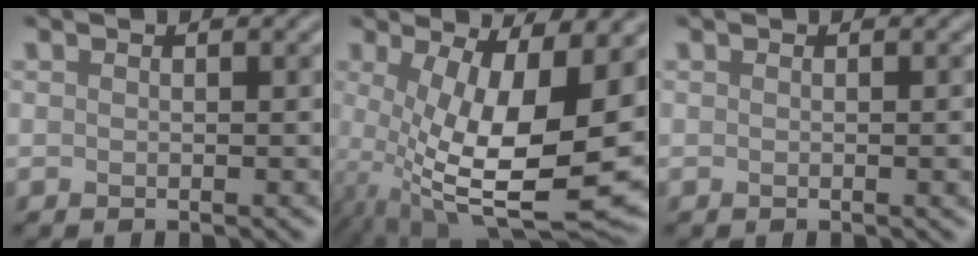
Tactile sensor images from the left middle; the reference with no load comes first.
{"total": 12.5, "force": [-0.6, 4.0, 11.8], "torque": [-0.204, -0.023, 0.001]}
{"total": 1.0, "force": [-0.1, 0.2, 0.9], "torque": [-0.010, 0.000, -0.001]}